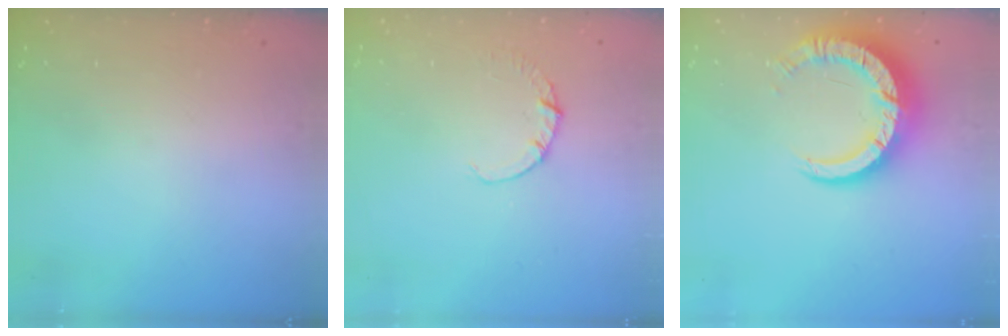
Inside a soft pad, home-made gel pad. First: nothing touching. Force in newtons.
{"total": 1.9, "press": 1.9, "slide": 0.3}
{"total": 11.8, "press": 11.7, "slide": 1.3}